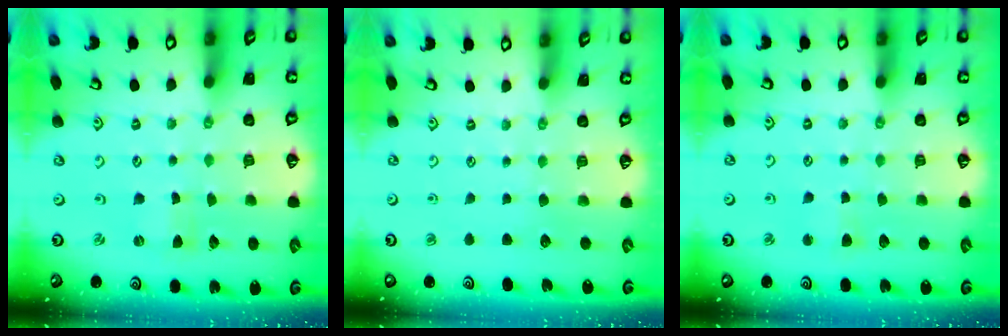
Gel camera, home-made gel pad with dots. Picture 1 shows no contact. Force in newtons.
{"total": 0.0}
{"total": 2.4, "press": 2.4, "slide": 0.5}